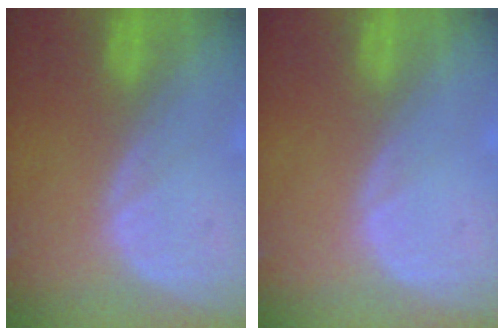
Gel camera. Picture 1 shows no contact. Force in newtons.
{"total": 0.0}